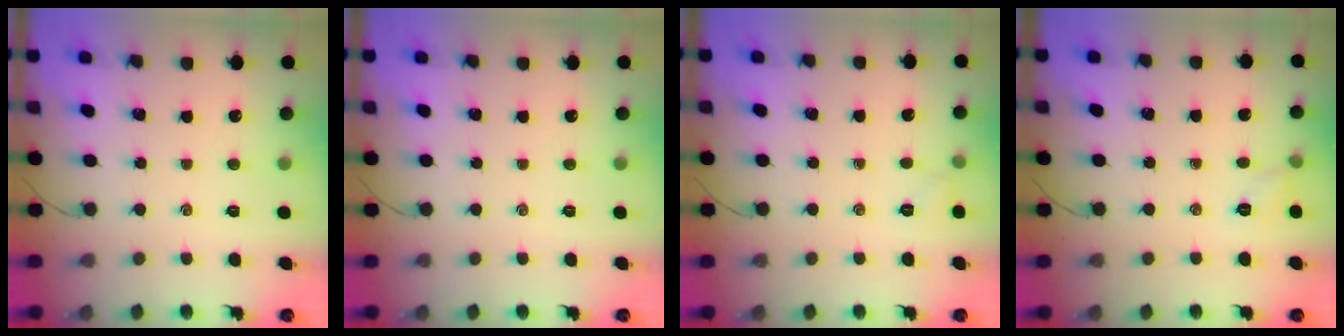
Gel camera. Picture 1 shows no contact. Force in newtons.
{"total": 0.0}
{"total": 2.9, "press": 2.7, "slide": 1.0}
{"total": 4.7, "press": 4.5, "slide": 1.1}